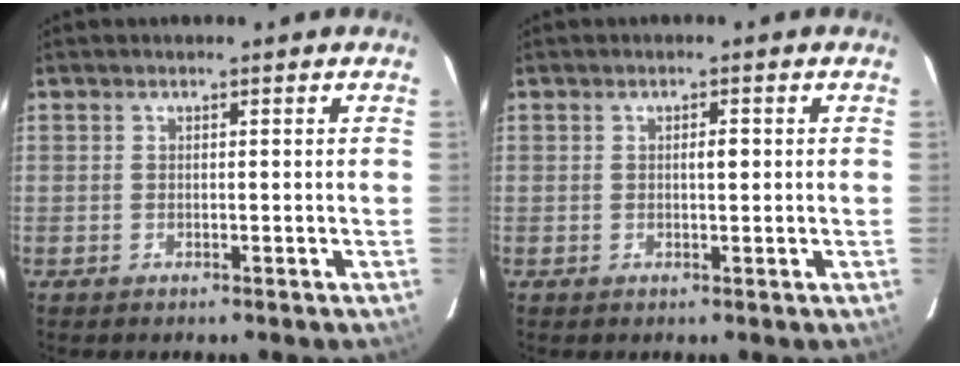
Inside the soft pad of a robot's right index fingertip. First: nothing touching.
{"total": 1.7, "force": [0.1, 0.6, 1.6], "torque": [-0.030, 0.002, 0.001]}